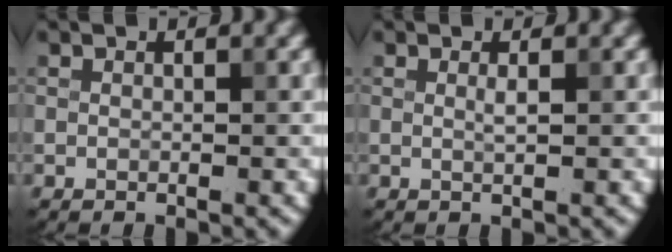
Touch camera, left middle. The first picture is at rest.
{"total": 0.8, "force": [0.2, 0.2, 0.8], "torque": [-0.012, 0.003, 0.001]}